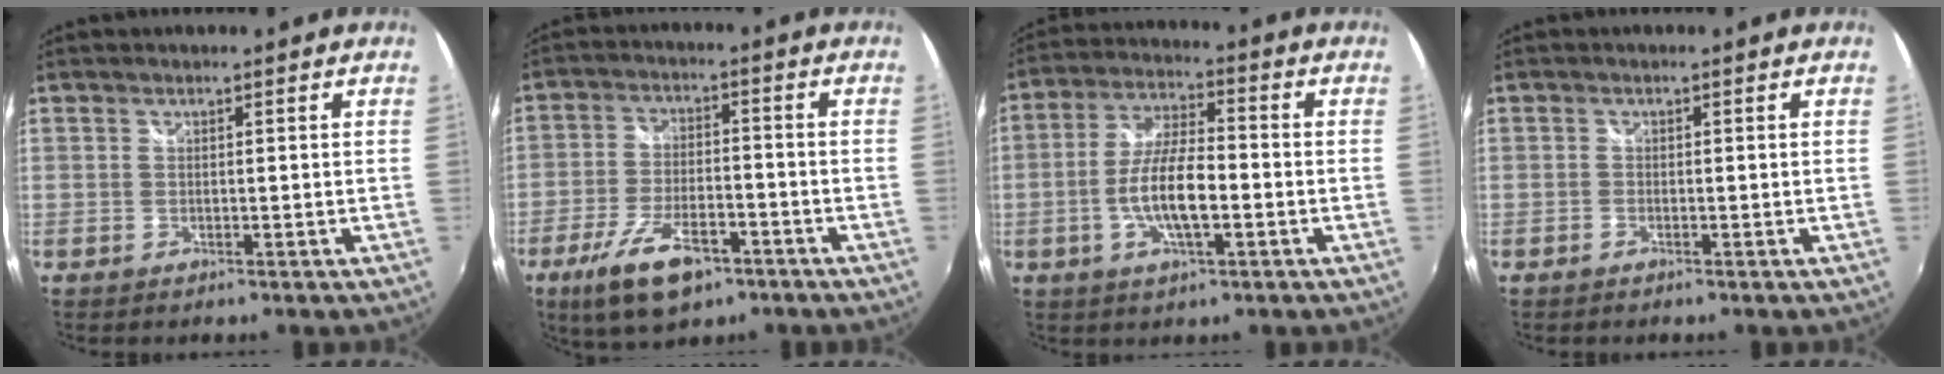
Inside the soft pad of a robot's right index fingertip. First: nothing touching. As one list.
[{"total": 13.0, "force": [-7.8, 5.2, 9.0], "torque": [-0.194, -0.025, -0.136]}, {"total": 10.0, "force": [-2.6, 3.1, 9.1], "torque": [-0.182, 0.002, -0.047]}, {"total": 0.7, "force": [-0.6, 0.4, 0.2], "torque": [-0.005, -0.002, -0.014]}]